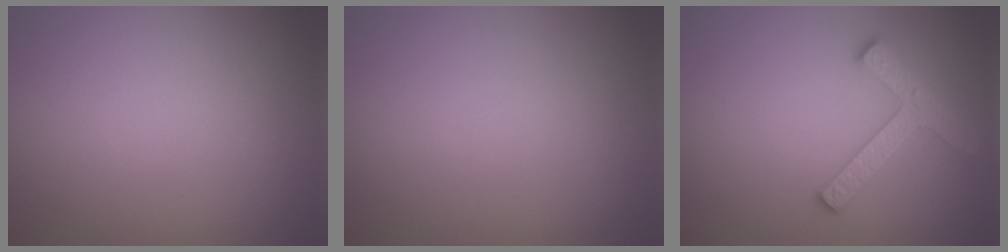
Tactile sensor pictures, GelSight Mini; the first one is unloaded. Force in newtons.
{"total": 0.0}
{"total": 2.8, "press": 2.8, "slide": 0.3}